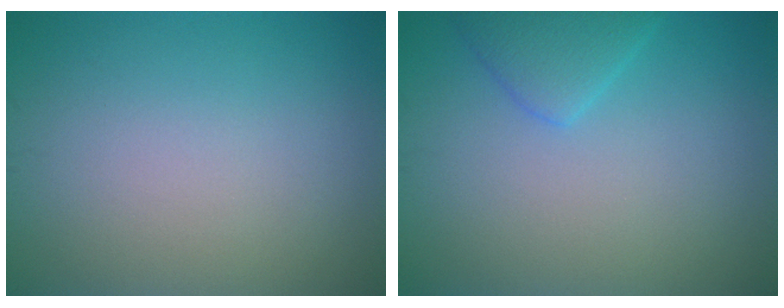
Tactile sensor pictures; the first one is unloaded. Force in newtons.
{"total": 2.3, "press": 2.3, "slide": 0.3}